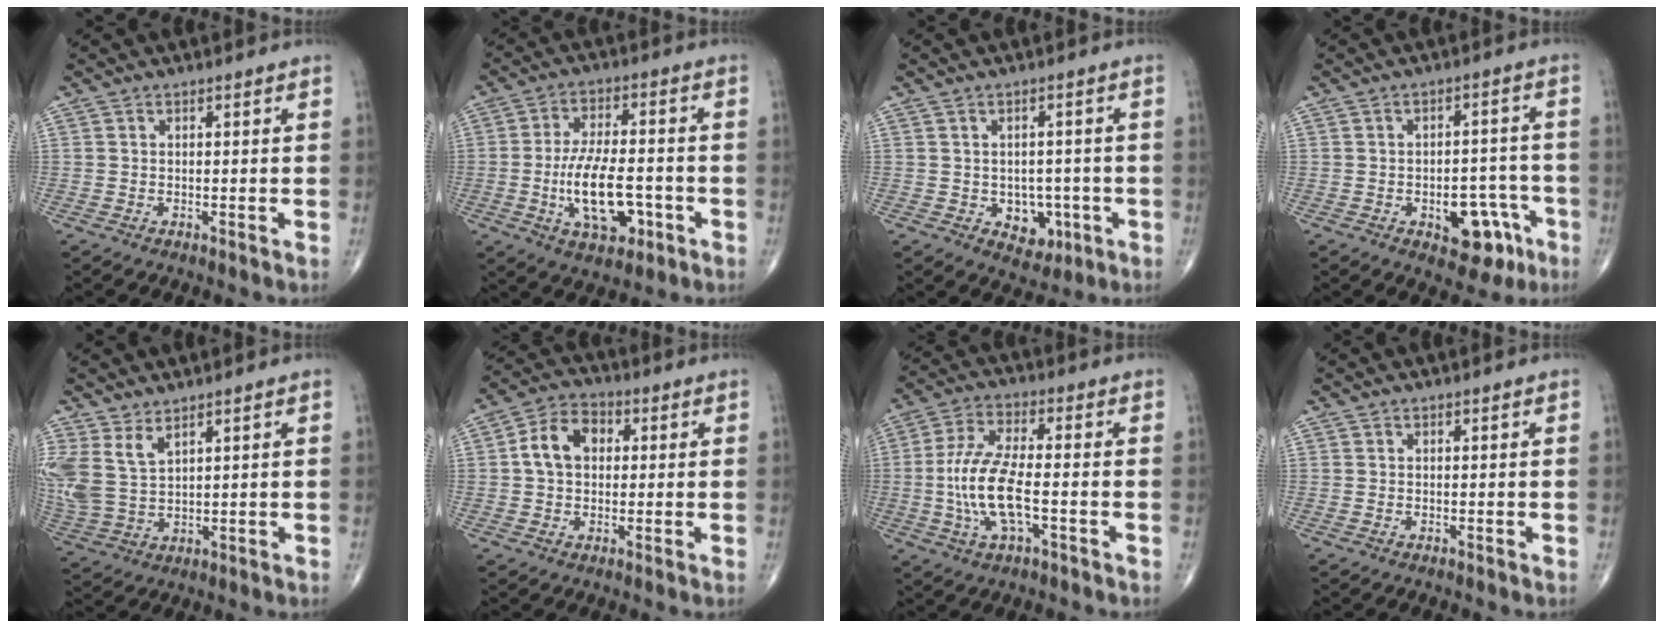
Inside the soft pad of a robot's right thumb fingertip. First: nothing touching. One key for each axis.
{"total": 12.5, "fx": -3.6, "fy": 6.2, "fz": 10.2, "tx": -0.156, "ty": 0.015, "tz": -0.052}
{"total": 6.1, "fx": -1.6, "fy": 4.8, "fz": 3.5, "tx": -0.014, "ty": 0.009, "tz": -0.011}
{"total": 10.3, "fx": -4.5, "fy": 5.9, "fz": 7.1, "tx": -0.059, "ty": 0.039, "tz": -0.050}
{"total": 8.1, "fx": 4.5, "fy": 4.1, "fz": 5.4, "tx": -0.122, "ty": -0.016, "tz": 0.107}
{"total": 8.5, "fx": 1.0, "fy": 6.2, "fz": 5.7, "tx": -0.092, "ty": 0.021, "tz": 0.010}
{"total": 12.1, "fx": -2.2, "fy": 4.6, "fz": 11.0, "tx": -0.237, "ty": 0.019, "tz": -0.042}
{"total": 0.0}